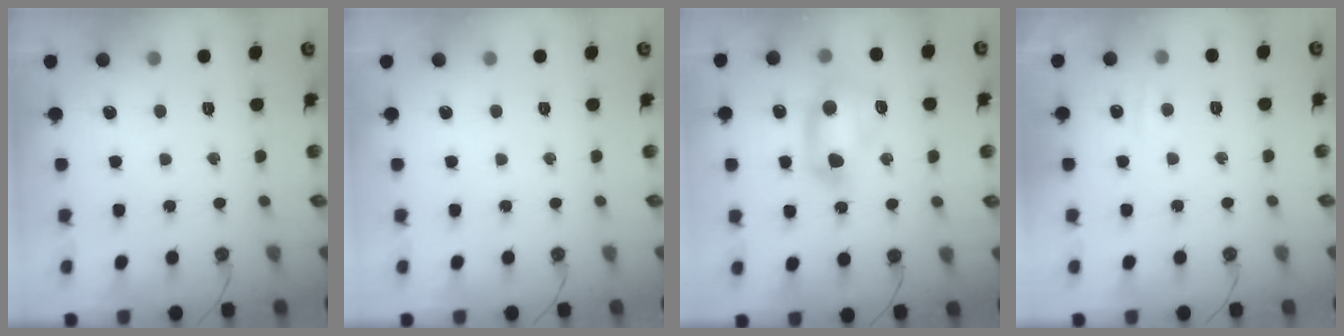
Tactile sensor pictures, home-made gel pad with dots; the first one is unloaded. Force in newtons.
{"total": 0.0}
{"total": 12.3, "press": 12.2, "slide": 0.9}
{"total": 3.6, "press": 3.6, "slide": 0.5}